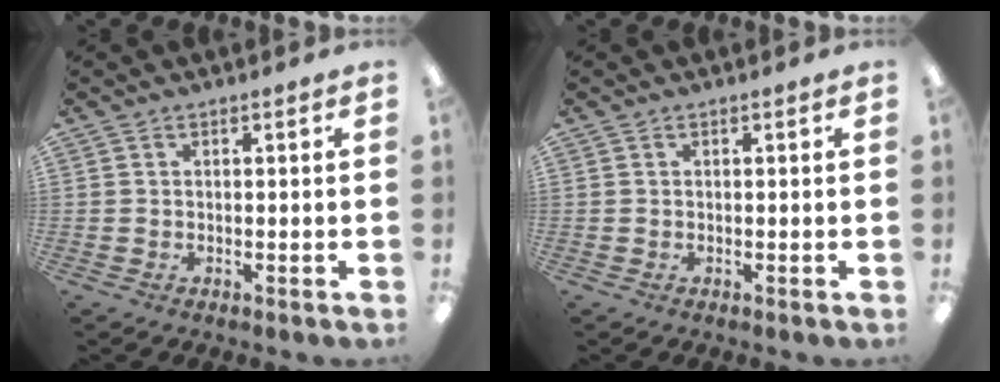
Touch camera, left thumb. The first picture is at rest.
{"total": 0.0}